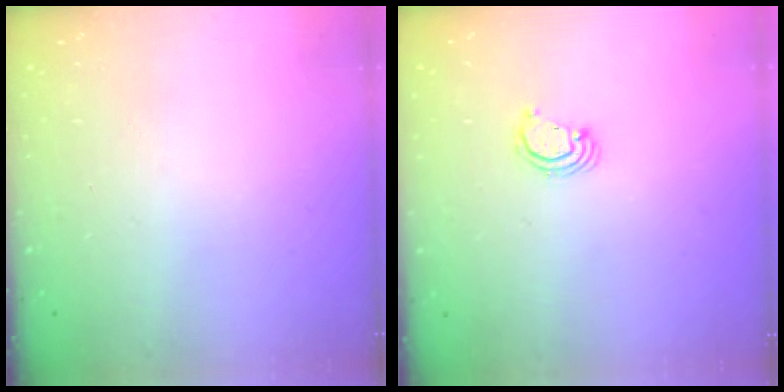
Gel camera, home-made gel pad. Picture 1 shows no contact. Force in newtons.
{"total": 2.2, "press": 2.2, "slide": 0.2}